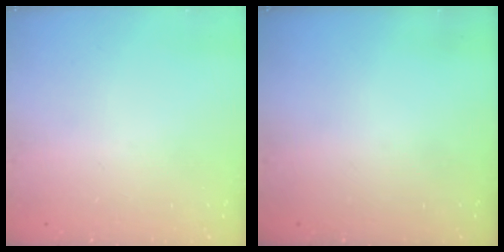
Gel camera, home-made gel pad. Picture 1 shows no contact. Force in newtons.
{"total": 0.0}